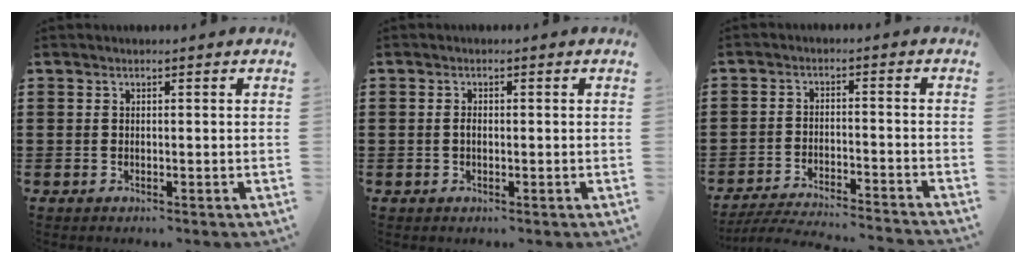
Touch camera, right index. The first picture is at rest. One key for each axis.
{"total": 1.1, "fx": -0.2, "fy": 0.6, "fz": 0.9, "tx": -0.019, "ty": 0.001, "tz": -0.004}
{"total": 4.5, "fx": -4.4, "fy": -0.2, "fz": 1.1, "tx": -0.034, "ty": -0.012, "tz": -0.092}